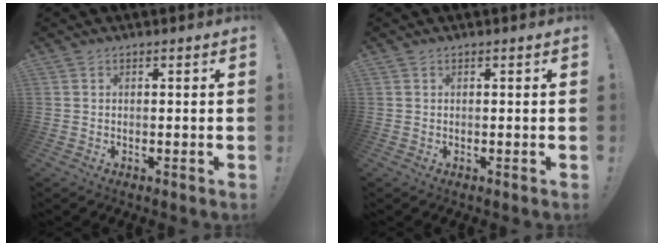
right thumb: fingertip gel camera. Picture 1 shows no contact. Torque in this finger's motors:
{"motor_torque": [0.03, 0.06, 0.13, -0.04, -0.03]}